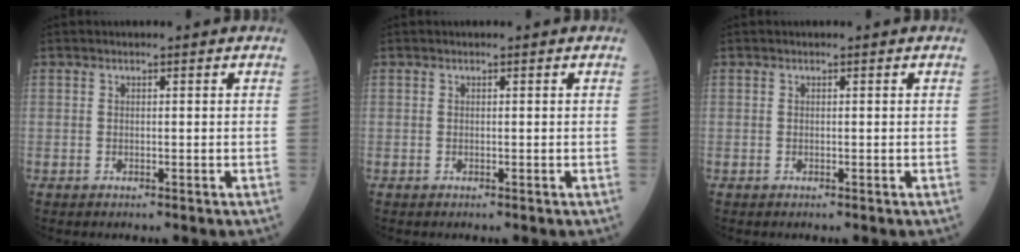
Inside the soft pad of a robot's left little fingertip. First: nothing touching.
{"total": 0.0}
{"total": 0.0}